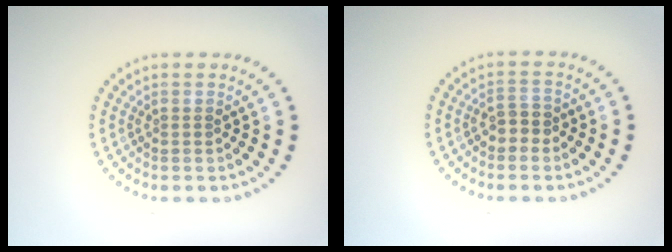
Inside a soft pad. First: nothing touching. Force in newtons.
{"total": 1.9, "press": 1.7, "slide": 0.7}